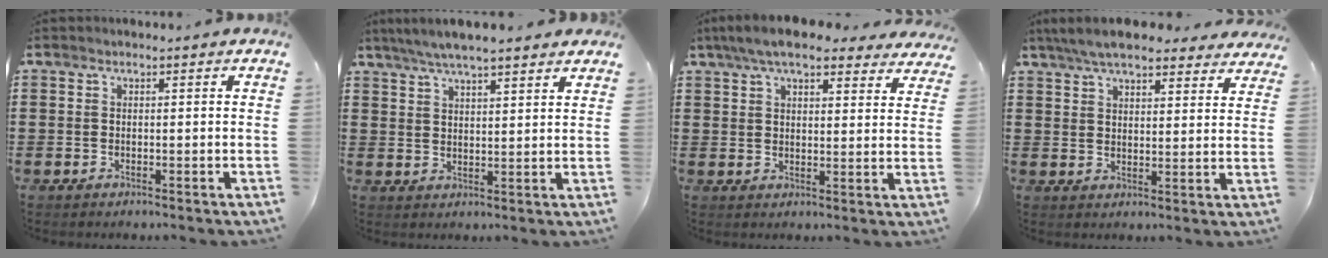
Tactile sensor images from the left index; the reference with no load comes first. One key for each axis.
{"total": 4.7, "fx": 4.1, "fy": 0.5, "fz": 2.2, "tx": -0.054, "ty": -0.006, "tz": 0.073}
{"total": 7.5, "fx": 6.3, "fy": 1.6, "fz": 3.8, "tx": -0.084, "ty": -0.011, "tz": 0.115}
{"total": 7.1, "fx": 6.3, "fy": 1.3, "fz": 2.9, "tx": -0.077, "ty": -0.011, "tz": 0.118}